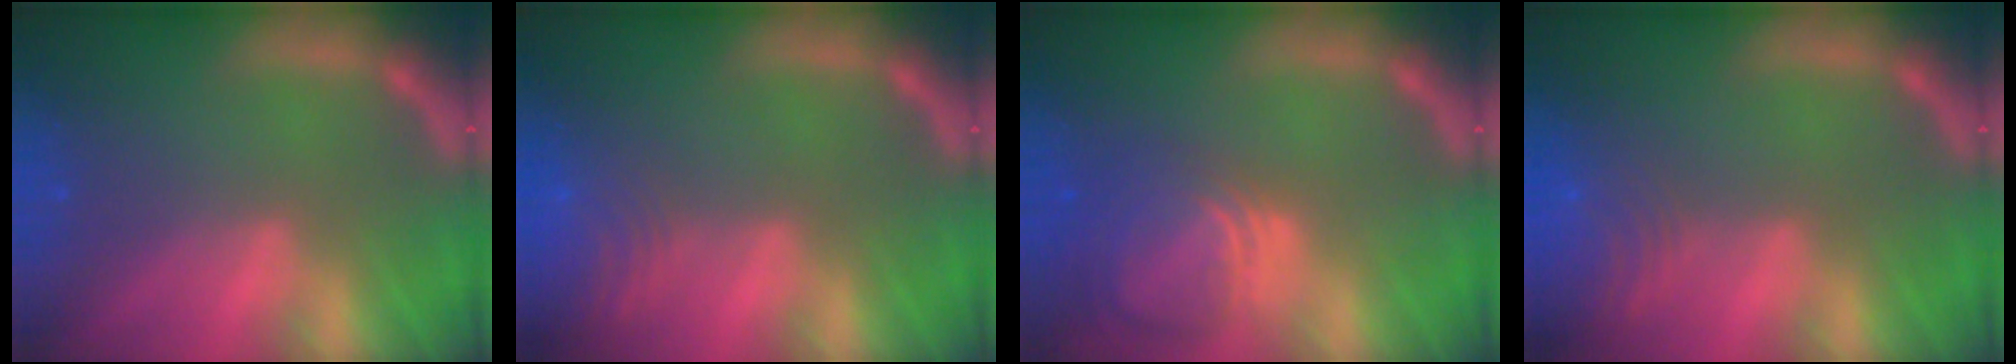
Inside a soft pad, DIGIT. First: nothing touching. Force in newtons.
{"total": 8.0}
{"total": 7.5}
{"total": 7.5}